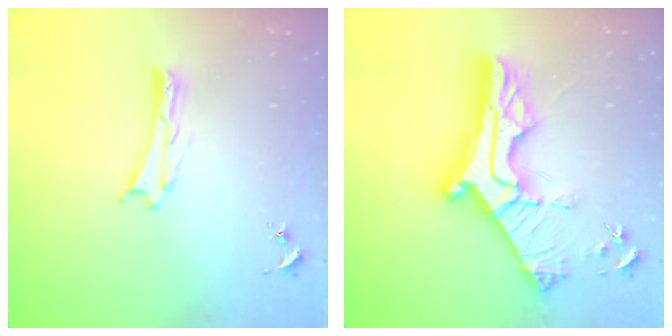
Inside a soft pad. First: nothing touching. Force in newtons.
{"total": 13.9, "press": 13.9, "slide": 1.2}